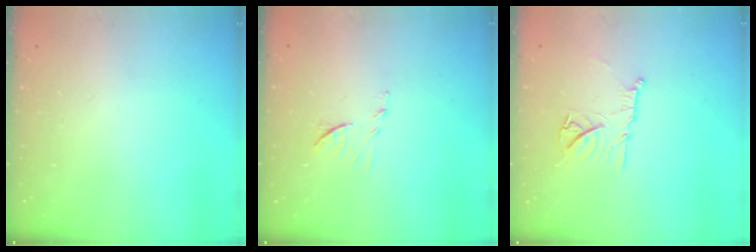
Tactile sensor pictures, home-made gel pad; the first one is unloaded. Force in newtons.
{"total": 6.6, "press": 6.6, "slide": 0.5}
{"total": 11.4, "press": 11.4, "slide": 0.6}